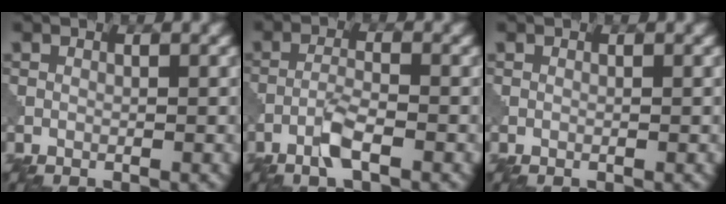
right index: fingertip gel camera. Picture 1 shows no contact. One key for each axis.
{"total": 2.7, "fx": -1.6, "fy": 0.4, "fz": 2.1, "tx": -0.045, "ty": 0.005, "tz": -0.037}
{"total": 0.0}